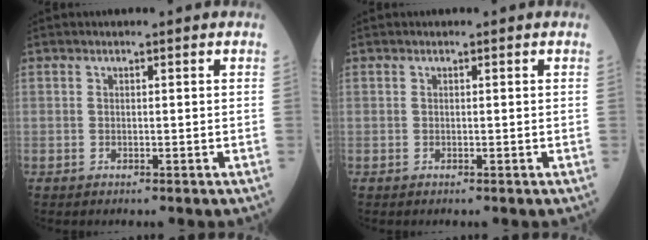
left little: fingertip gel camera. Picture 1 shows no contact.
{"total": 0.0}